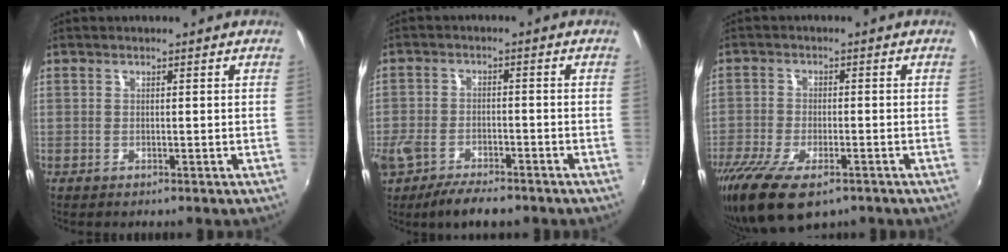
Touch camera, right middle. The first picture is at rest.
{"total": 9.6, "force": [-7.3, 3.5, 5.2], "torque": [-0.130, -0.033, -0.133]}
{"total": 11.6, "force": [-7.8, 4.3, 7.5], "torque": [-0.173, -0.044, -0.137]}